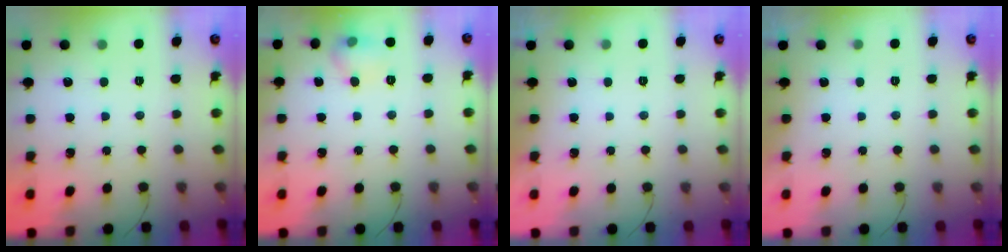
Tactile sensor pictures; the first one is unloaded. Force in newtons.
{"total": 6.5, "press": 6.3, "slide": 1.4}
{"total": 0.0}
{"total": 0.0}